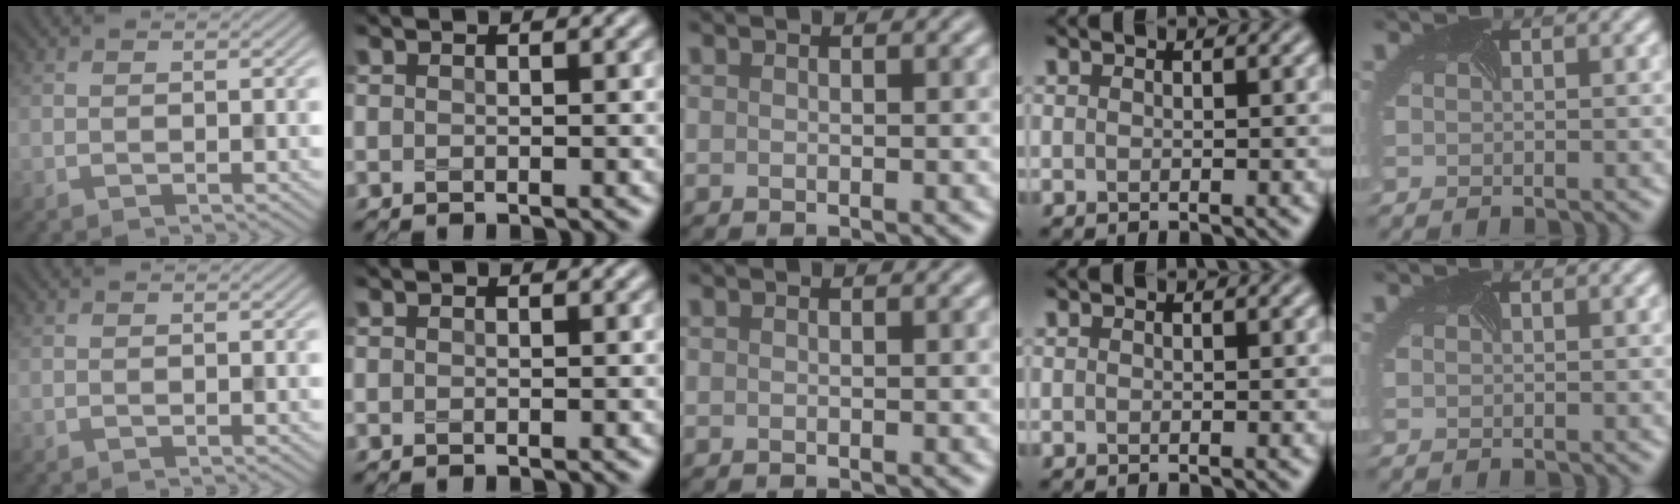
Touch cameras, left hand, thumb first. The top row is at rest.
{}